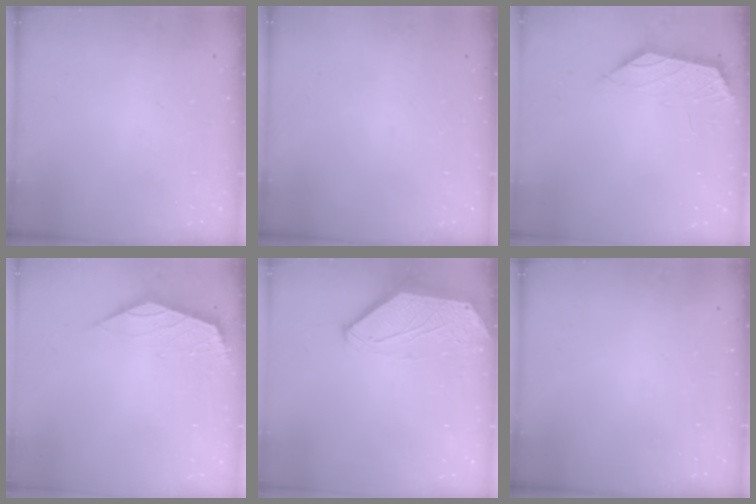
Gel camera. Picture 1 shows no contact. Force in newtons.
{"total": 2.8, "press": 2.8, "slide": 0.5}
{"total": 1.3, "press": 1.2, "slide": 0.4}
{"total": 2.3, "press": 2.2, "slide": 0.6}
{"total": 0.0}
{"total": 0.0}